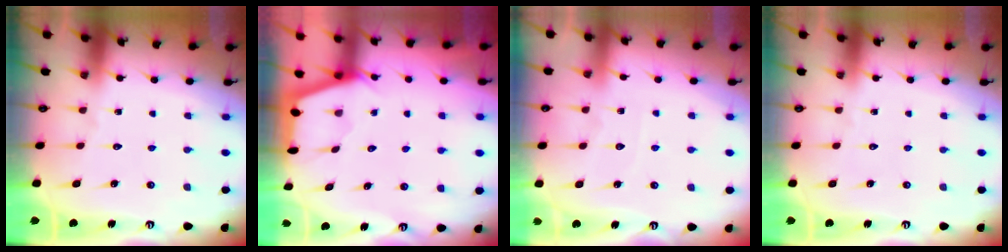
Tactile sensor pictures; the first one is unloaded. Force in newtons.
{"total": 2.4, "press": 2.4, "slide": 0.4}
{"total": 4.7, "press": 4.6, "slide": 0.7}
{"total": 0.0}